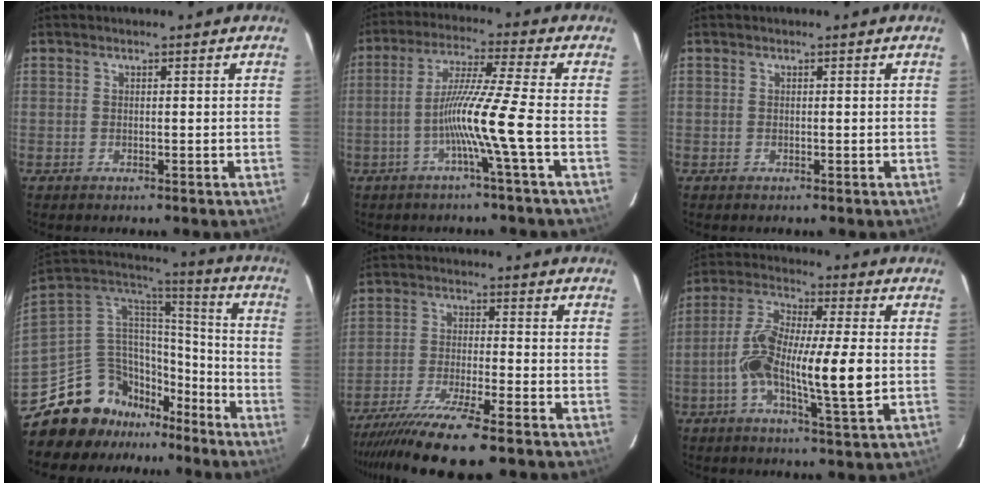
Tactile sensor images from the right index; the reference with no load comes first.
{"total": 9.6, "force": [-2.9, -2.4, 8.8], "torque": [-0.167, 0.000, -0.058]}
{"total": 0.0}
{"total": 17.2, "force": [-13.4, 10.1, 3.7], "torque": [-0.071, 0.098, -0.222]}
{"total": 13.4, "force": [-10.8, 0.0, 8.0], "torque": [-0.138, -0.035, -0.177]}
{"total": 14.3, "force": [-1.9, 1.9, 14.0], "torque": [-0.263, 0.006, -0.040]}